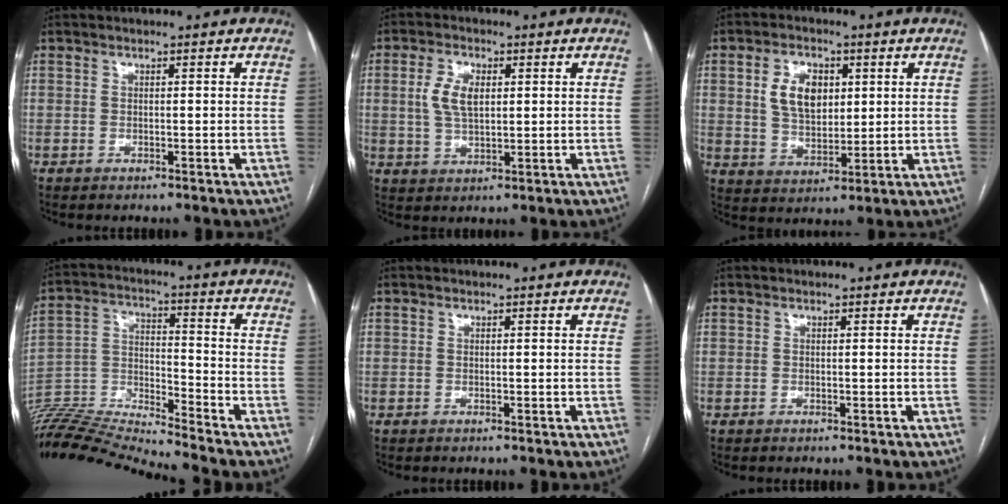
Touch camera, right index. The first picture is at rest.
{"total": 5.9, "force": [1.2, 3.0, 4.9], "torque": [-0.107, 0.009, 0.027]}
{"total": 8.2, "force": [2.3, 5.2, 6.0], "torque": [-0.115, 0.010, 0.050]}
{"total": 13.8, "force": [-13.4, -2.5, 2.2], "torque": [-0.044, 0.027, -0.250]}
{"total": 0.0}
{"total": 0.0}